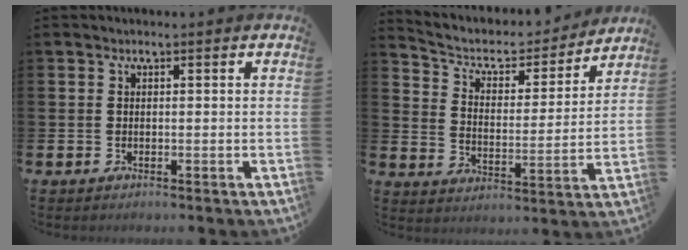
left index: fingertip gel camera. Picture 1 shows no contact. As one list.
[{"total": 6.1, "force": [5.5, 2.2, 1.5], "torque": [-0.051, -0.046, 0.088]}]